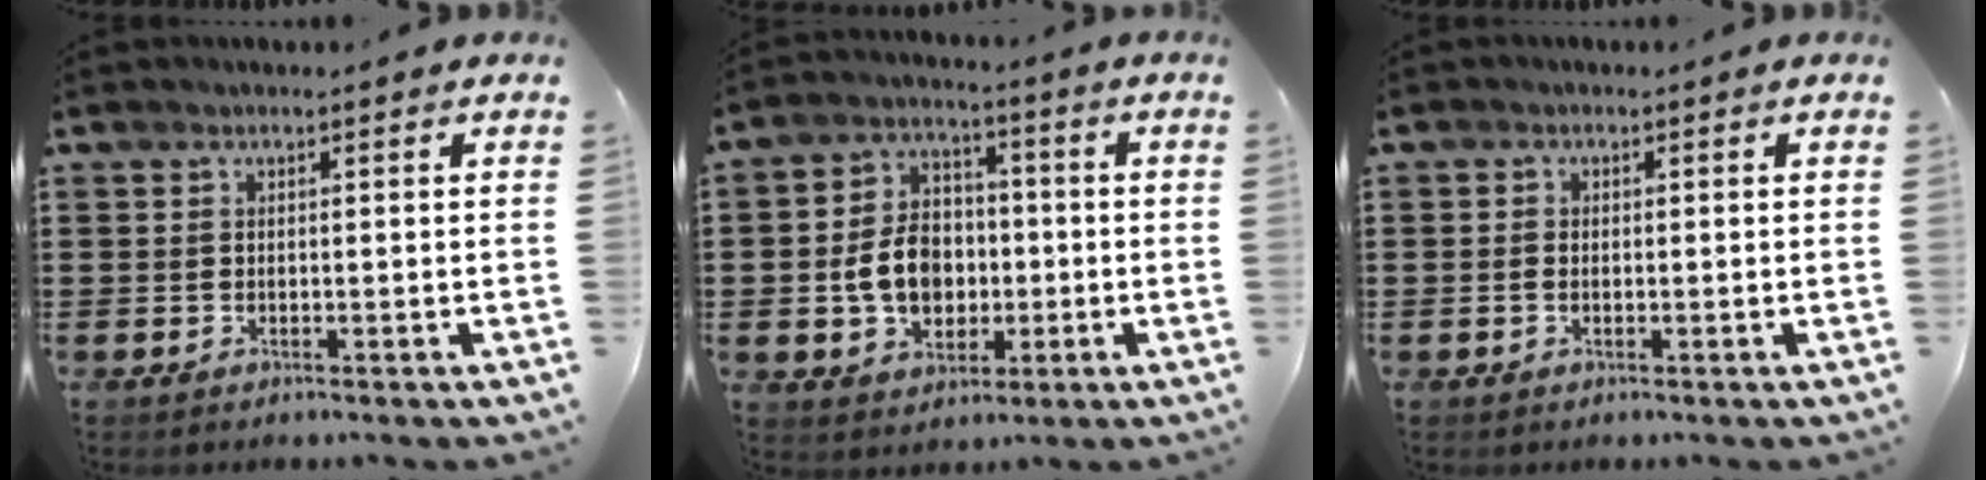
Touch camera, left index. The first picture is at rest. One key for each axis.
{"total": 8.4, "fx": -1.1, "fy": 6.7, "fz": 5.0, "tx": -0.115, "ty": 0.012, "tz": -0.022}
{"total": 1.2, "fx": -0.3, "fy": 0.8, "fz": 0.9, "tx": -0.019, "ty": 0.002, "tz": -0.005}